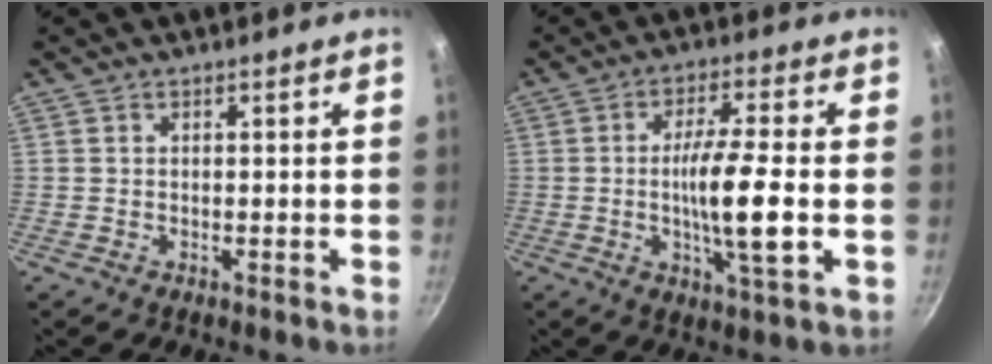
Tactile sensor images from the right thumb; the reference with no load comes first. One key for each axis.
{"total": 11.0, "fx": -1.0, "fy": 1.6, "fz": 10.8, "tx": -0.191, "ty": 0.004, "tz": -0.021}